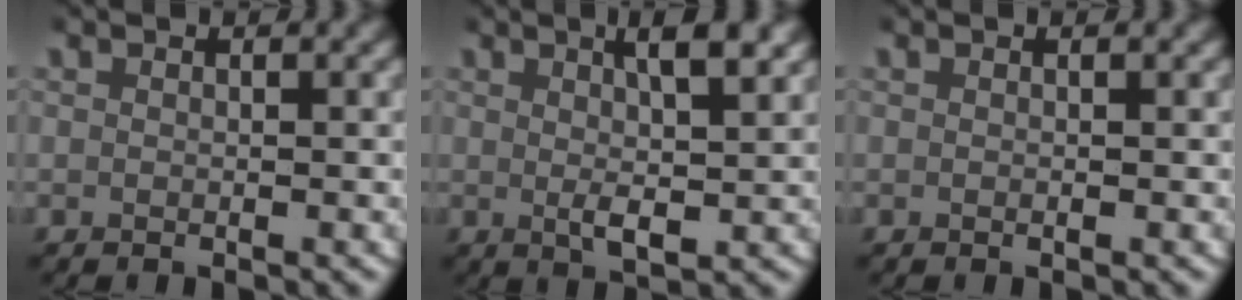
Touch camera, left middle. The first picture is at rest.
{"total": 4.6, "force": [1.4, 1.1, 4.2], "torque": [-0.066, 0.001, 0.030]}
{"total": 0.0}